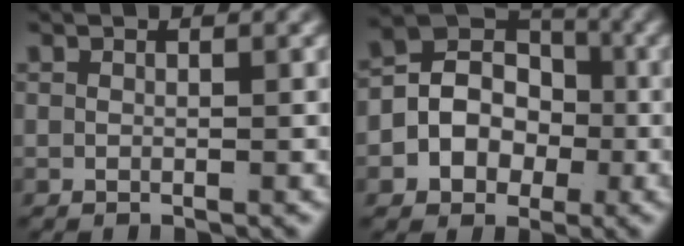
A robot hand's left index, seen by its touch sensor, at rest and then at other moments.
{"total": 10.5, "force": [-0.5, 9.0, 5.4], "torque": [-0.121, -0.021, -0.009]}